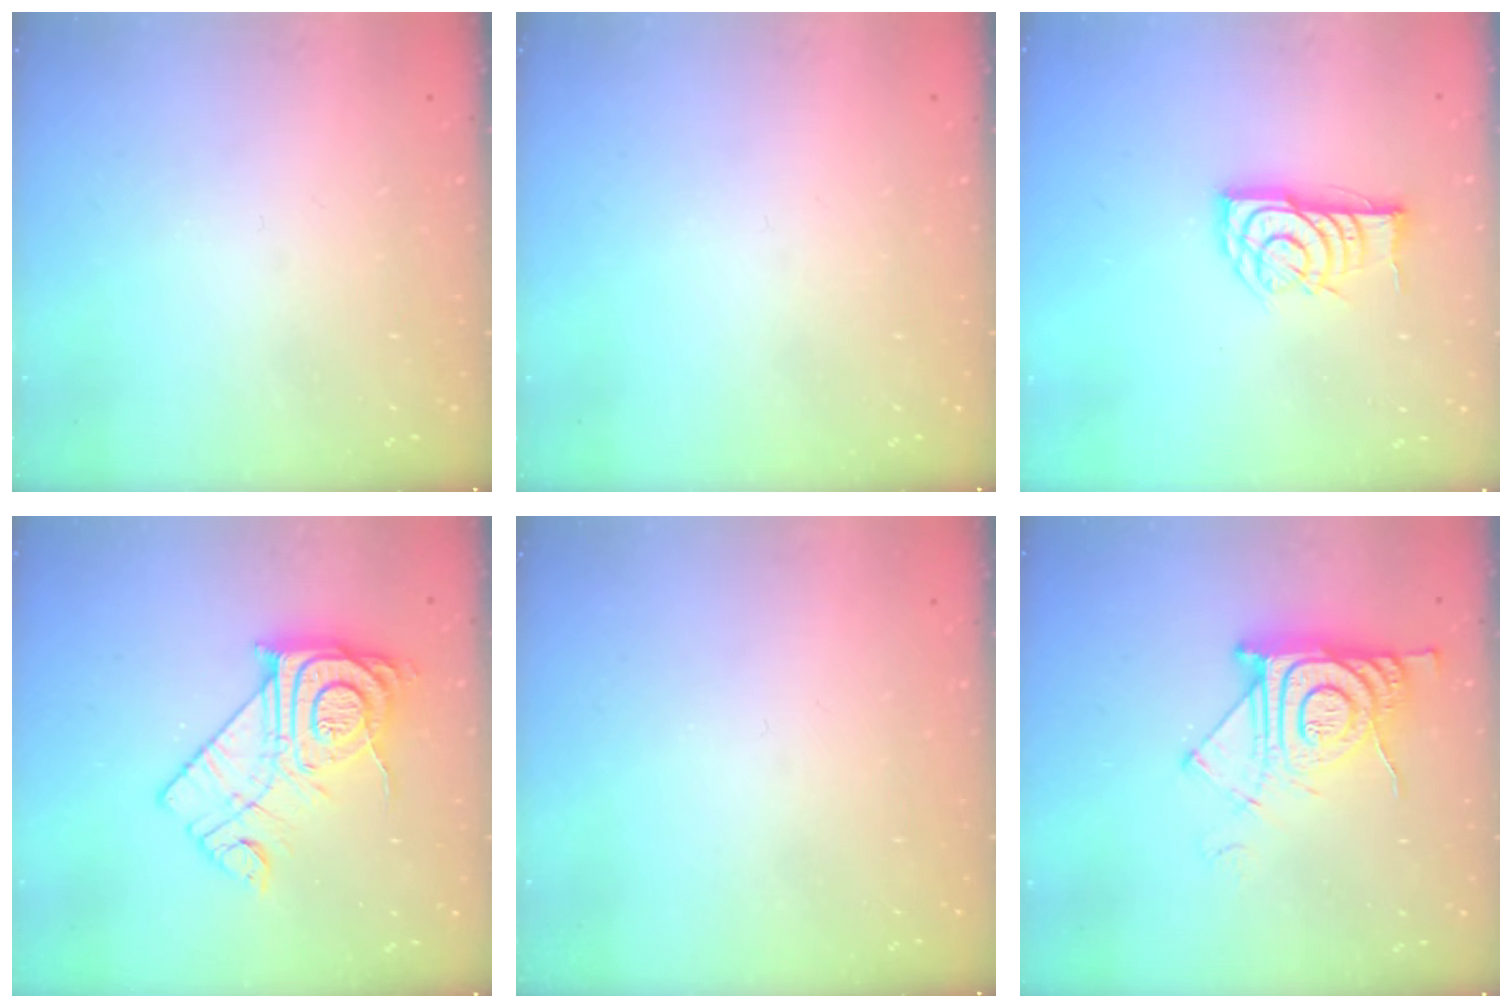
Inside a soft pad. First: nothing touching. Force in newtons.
{"total": 0.0}
{"total": 12.2, "press": 12.2, "slide": 0.8}
{"total": 15.9, "press": 15.9, "slide": 1.1}
{"total": 0.0}
{"total": 14.0, "press": 14.0, "slide": 1.1}